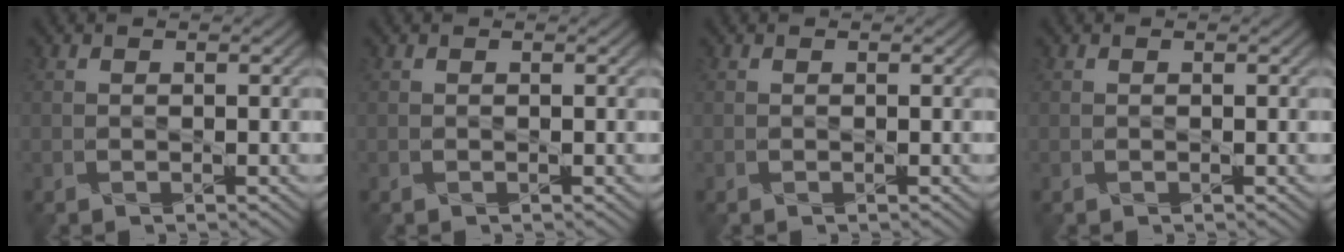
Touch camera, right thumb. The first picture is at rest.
{"total": 0.0}
{"total": 0.0}
{"total": 0.0}